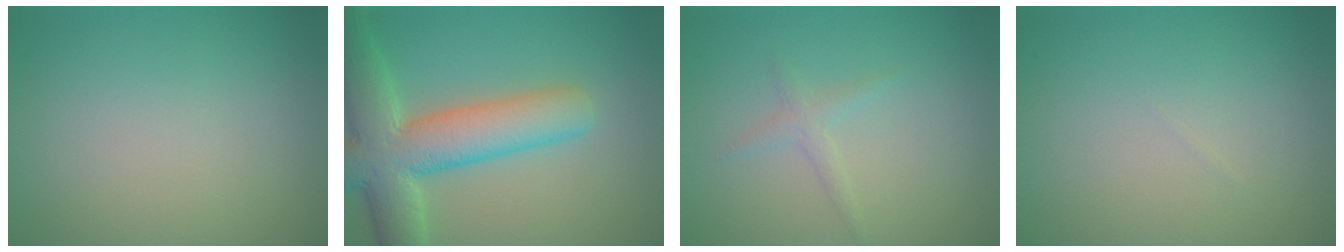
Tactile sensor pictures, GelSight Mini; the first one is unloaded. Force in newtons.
{"total": 9.1, "press": 9.1, "slide": 0.4}
{"total": 1.2, "press": 1.2, "slide": 0.1}
{"total": 0.0}